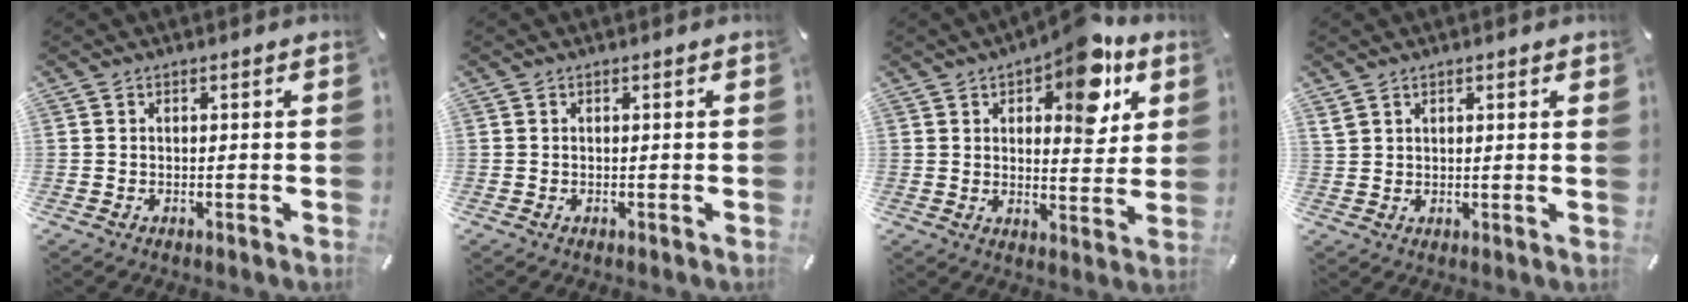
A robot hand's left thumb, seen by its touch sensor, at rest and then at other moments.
{"total": 0.0}
{"total": 13.8, "force": [8.0, 6.6, 9.1], "torque": [-0.103, -0.047, 0.131]}
{"total": 1.9, "force": [1.4, 0.8, 1.0], "torque": [-0.022, -0.001, 0.026]}